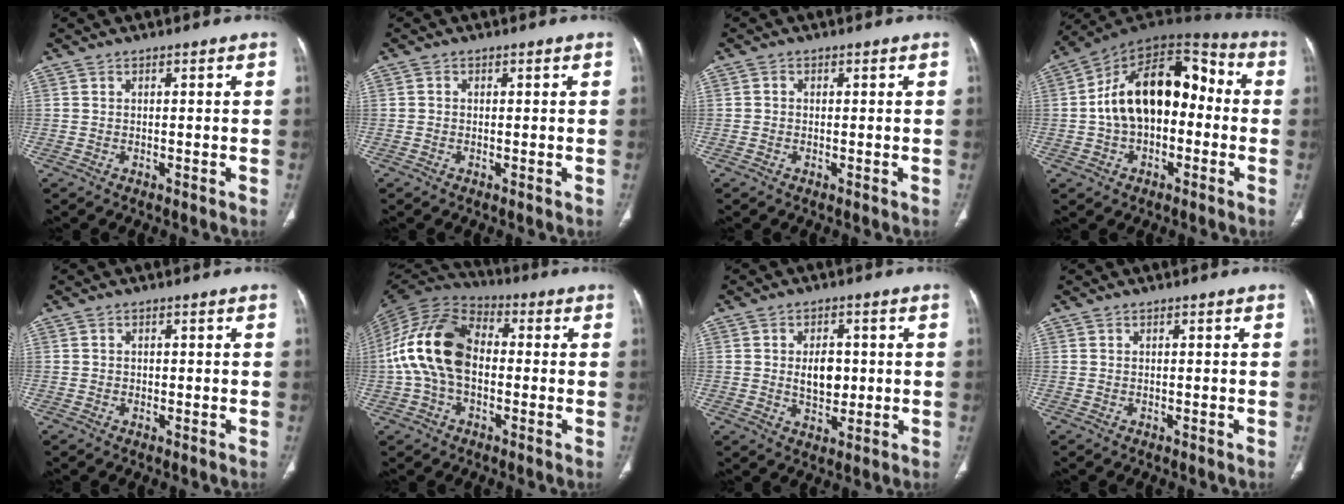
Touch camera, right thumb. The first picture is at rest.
{"total": 0.6, "force": [-0.1, 0.6, 0.2], "torque": [-0.001, 0.002, -0.002]}
{"total": 0.8, "force": [-0.1, 0.8, 0.3], "torque": [-0.001, 0.002, -0.003]}
{"total": 18.5, "force": [-0.6, 11.6, 14.4], "torque": [-0.205, 0.054, -0.021]}
{"total": 0.6, "force": [-0.1, 0.5, 0.2], "torque": [-0.001, 0.002, -0.002]}
{"total": 16.0, "force": [-0.6, 10.3, 12.2], "torque": [-0.238, 0.036, -0.021]}
{"total": 6.5, "force": [0.3, 4.3, 4.9], "torque": [-0.058, -0.003, 0.011]}
{"total": 0.0}